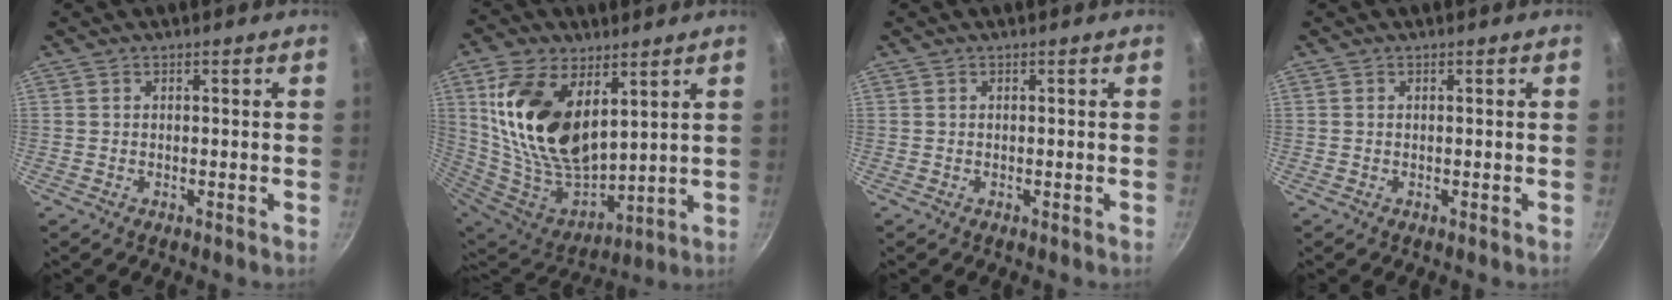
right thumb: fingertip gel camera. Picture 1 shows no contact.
{"total": 22.2, "force": [8.0, 12.9, 16.2], "torque": [-0.294, -0.055, 0.164]}
{"total": 0.0}
{"total": 0.0}